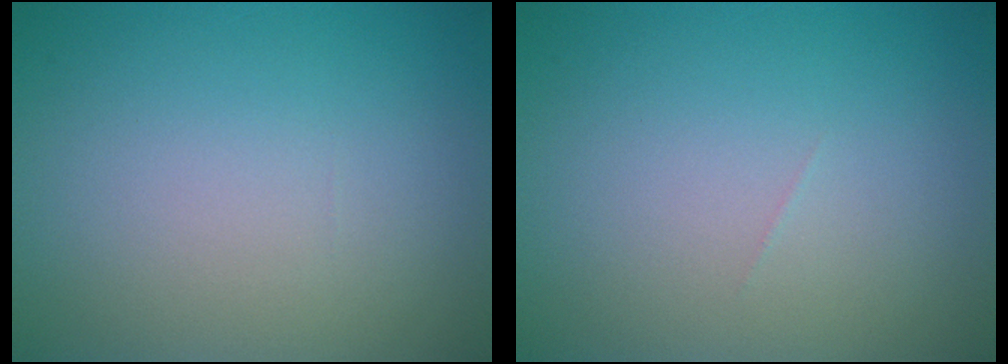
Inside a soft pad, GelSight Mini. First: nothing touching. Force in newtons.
{"total": 0.0}